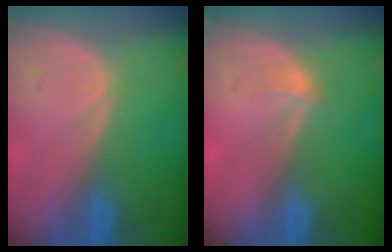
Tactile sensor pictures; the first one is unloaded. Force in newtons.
{"total": 1.0, "press": 1.0, "slide": 0.1}